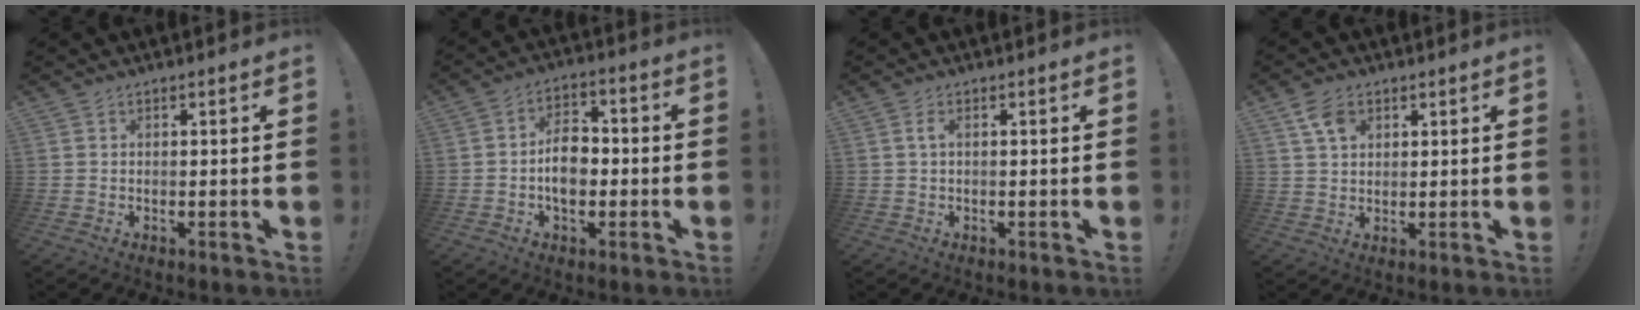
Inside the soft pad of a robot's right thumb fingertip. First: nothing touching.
{"total": 9.1, "force": [-1.5, 6.4, 6.3], "torque": [-0.100, 0.013, -0.026]}
{"total": 1.7, "force": [0.1, 0.2, 1.7], "torque": [-0.035, 0.003, 0.001]}
{"total": 5.9, "force": [2.9, 4.1, 3.2], "torque": [-0.051, -0.006, 0.056]}